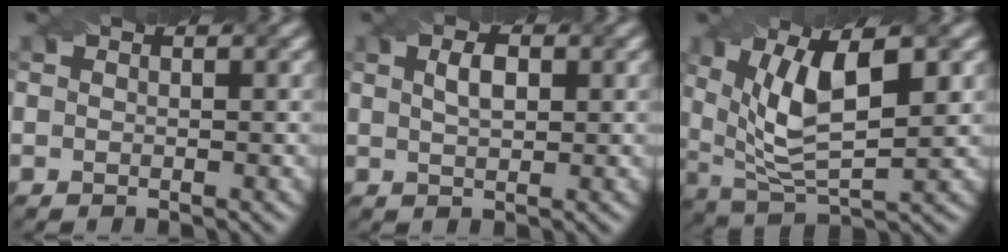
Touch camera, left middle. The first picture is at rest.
{"total": 2.2, "force": [0.8, 1.0, 1.8], "torque": [-0.036, 0.003, 0.016]}
{"total": 8.9, "force": [2.3, 3.7, 7.7], "torque": [-0.153, -0.002, 0.041]}